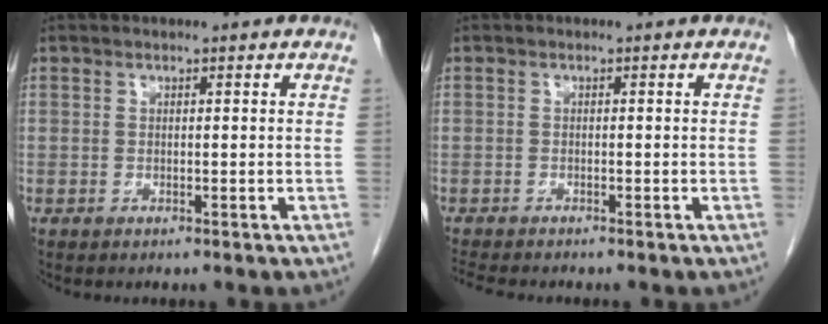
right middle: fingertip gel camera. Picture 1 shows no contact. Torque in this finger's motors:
{"motor_torque": [0.04, -0.04, -0.01, 0.00]}